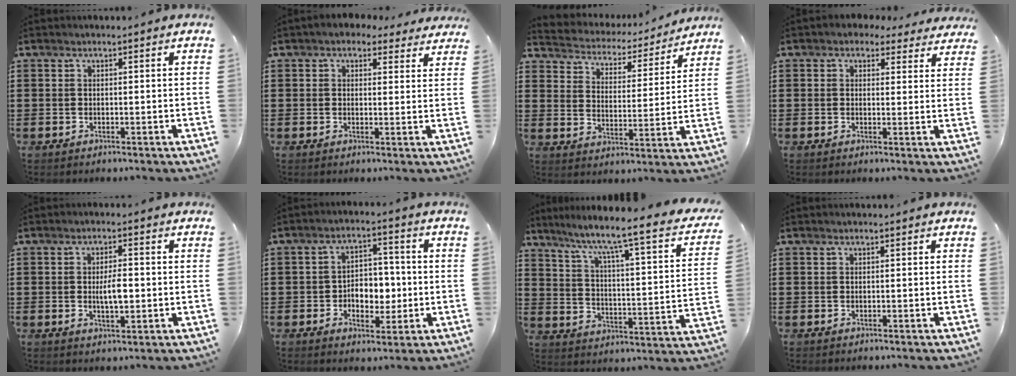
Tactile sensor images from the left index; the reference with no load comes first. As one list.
[{"total": 2.8, "force": [2.2, 1.6, 0.8], "torque": [-0.017, 0.000, 0.038]}, {"total": 3.3, "force": [3.2, 0.5, -0.2], "torque": [-0.022, -0.030, 0.047]}, {"total": 2.6, "force": [2.1, 1.3, 0.6], "torque": [-0.013, -0.002, 0.038]}, {"total": 4.3, "force": [-0.1, 1.5, 4.0], "torque": [-0.066, -0.001, -0.006]}, {"total": 5.4, "force": [-0.9, 4.0, 3.6], "torque": [-0.061, 0.006, -0.023]}, {"total": 5.2, "force": [4.0, -0.8, 3.2], "torque": [-0.083, -0.053, 0.051]}, {"total": 0.0}]